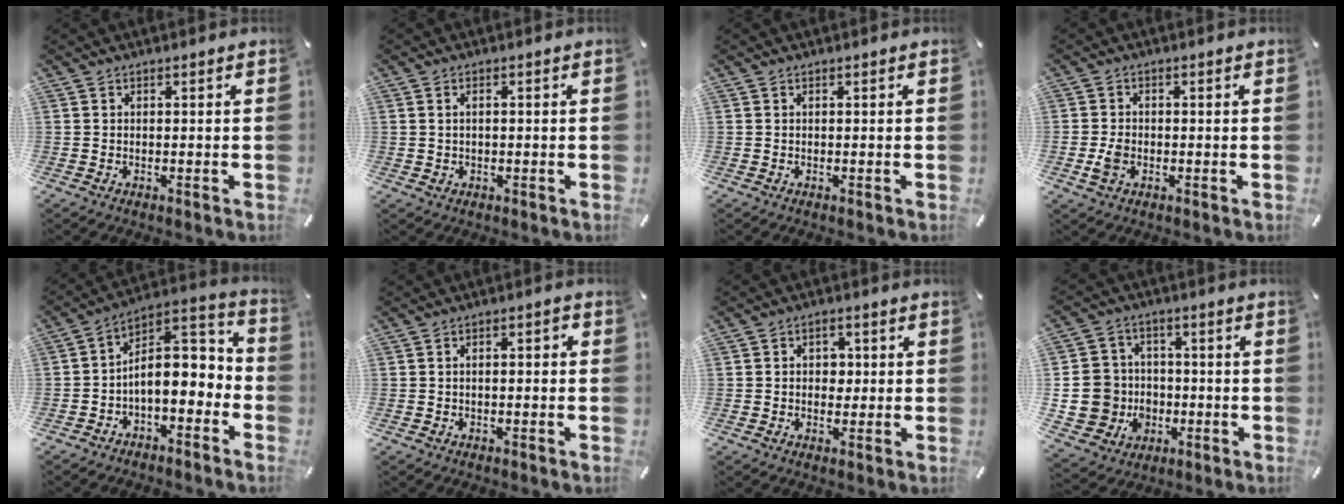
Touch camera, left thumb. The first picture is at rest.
{"total": 1.9, "force": [0.2, 1.2, 1.4], "torque": [-0.022, 0.002, 0.001]}
{"total": 0.0}
{"total": 3.3, "force": [-0.8, 2.5, 2.0], "torque": [-0.041, 0.002, -0.015]}
{"total": 10.2, "force": [-1.0, 6.9, 7.4], "torque": [-0.097, -0.013, -0.017]}
{"total": 2.3, "force": [-1.1, 1.0, 1.8], "torque": [-0.031, 0.010, -0.022]}
{"total": 4.3, "force": [-0.1, 3.5, 2.5], "torque": [-0.027, 0.000, -0.010]}
{"total": 13.4, "force": [-2.5, 12.4, 4.3], "torque": [-0.091, 0.020, -0.037]}